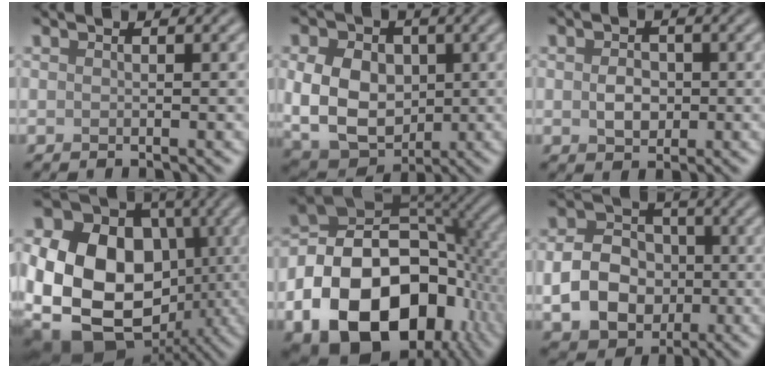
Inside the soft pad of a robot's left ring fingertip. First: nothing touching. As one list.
[{"total": 8.8, "force": [0.4, 6.7, 5.7], "torque": [-0.110, -0.007, 0.005]}, {"total": 2.5, "force": [-0.1, 1.9, 1.7], "torque": [-0.031, -0.002, -0.004]}, {"total": 19.4, "force": [-2.9, 15.9, 10.7], "torque": [-0.199, 0.000, -0.085]}, {"total": 18.4, "force": [-6.3, 12.4, 12.0], "torque": [-0.218, -0.020, -0.107]}, {"total": 7.0, "force": [-1.1, 5.5, 4.1], "torque": [-0.081, -0.003, -0.022]}]